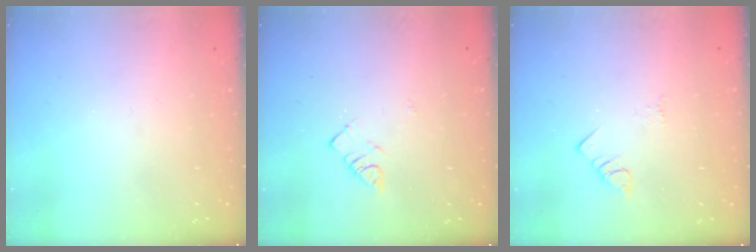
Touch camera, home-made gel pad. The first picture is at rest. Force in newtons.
{"total": 2.3, "press": 2.3, "slide": 0.4}
{"total": 2.1, "press": 2.1, "slide": 0.4}